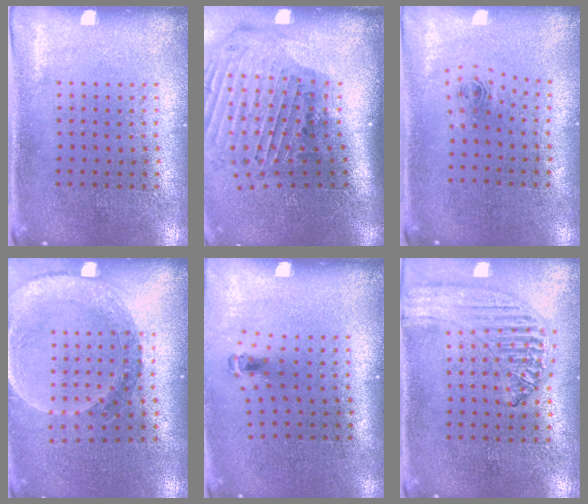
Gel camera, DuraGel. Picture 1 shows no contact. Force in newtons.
{"total": 3.0, "press": 2.1, "slide": 2.0}
{"total": 0.9, "press": 0.4, "slide": 0.8}
{"total": 1.4, "press": 1.4, "slide": 0.1}
{"total": 0.6, "press": 0.4, "slide": 0.5}
{"total": 1.2, "press": 1.2, "slide": 0.1}